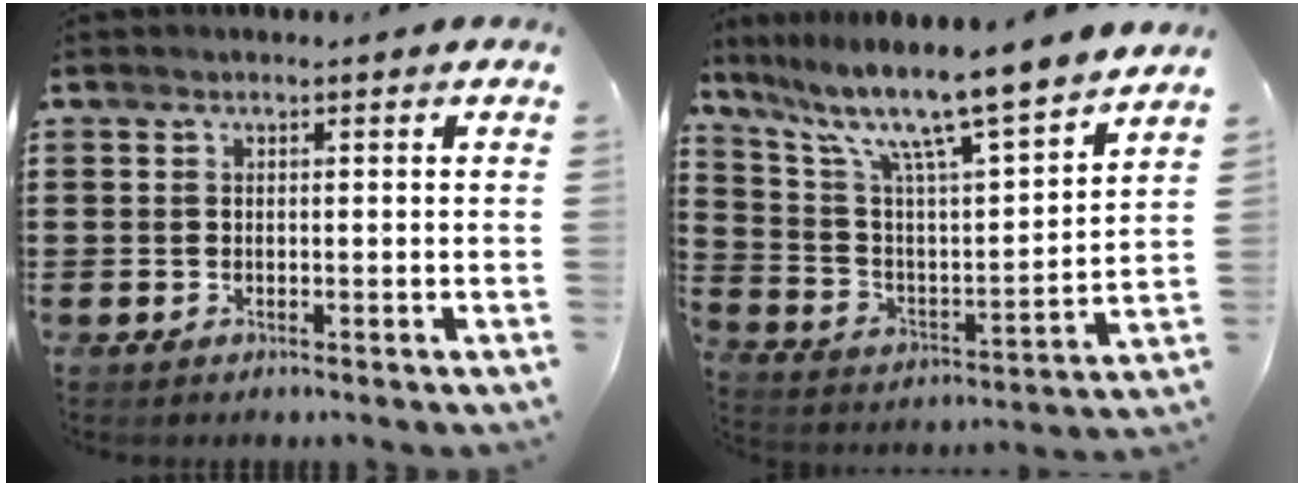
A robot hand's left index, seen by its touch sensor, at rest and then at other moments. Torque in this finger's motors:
{"motor_torque": [2.14, 0.00, 0.87, 0.21]}